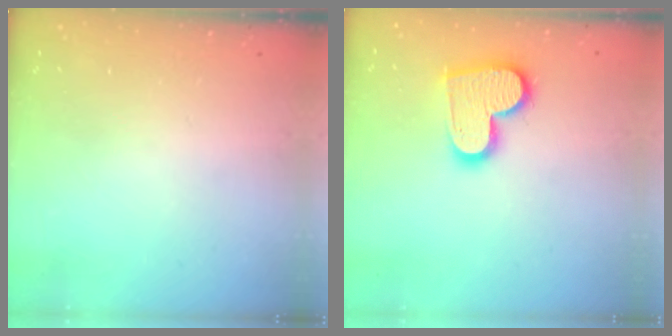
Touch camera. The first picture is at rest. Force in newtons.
{"total": 14.9, "press": 14.8, "slide": 1.1}